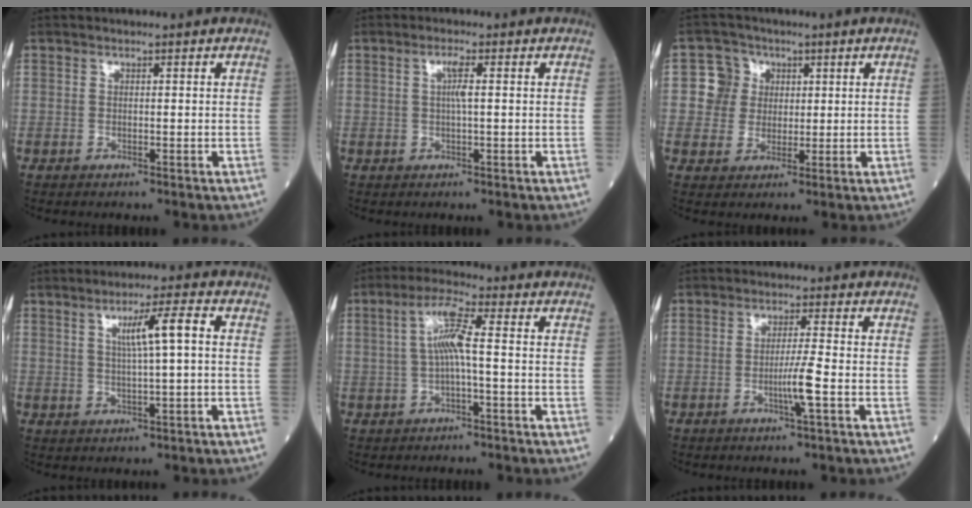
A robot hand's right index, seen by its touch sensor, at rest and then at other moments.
{"total": 2.2, "force": [0.3, 0.0, 2.2], "torque": [-0.041, 0.002, 0.004]}
{"total": 4.4, "force": [0.7, 4.3, 0.7], "torque": [-0.013, 0.016, 0.014]}
{"total": 5.7, "force": [1.2, -0.1, 5.6], "torque": [-0.095, 0.005, 0.021]}
{"total": 5.6, "force": [0.1, 0.2, 5.6], "torque": [-0.109, 0.013, 0.001]}
{"total": 4.0, "force": [-1.3, -0.8, 3.6], "torque": [-0.069, -0.007, -0.027]}